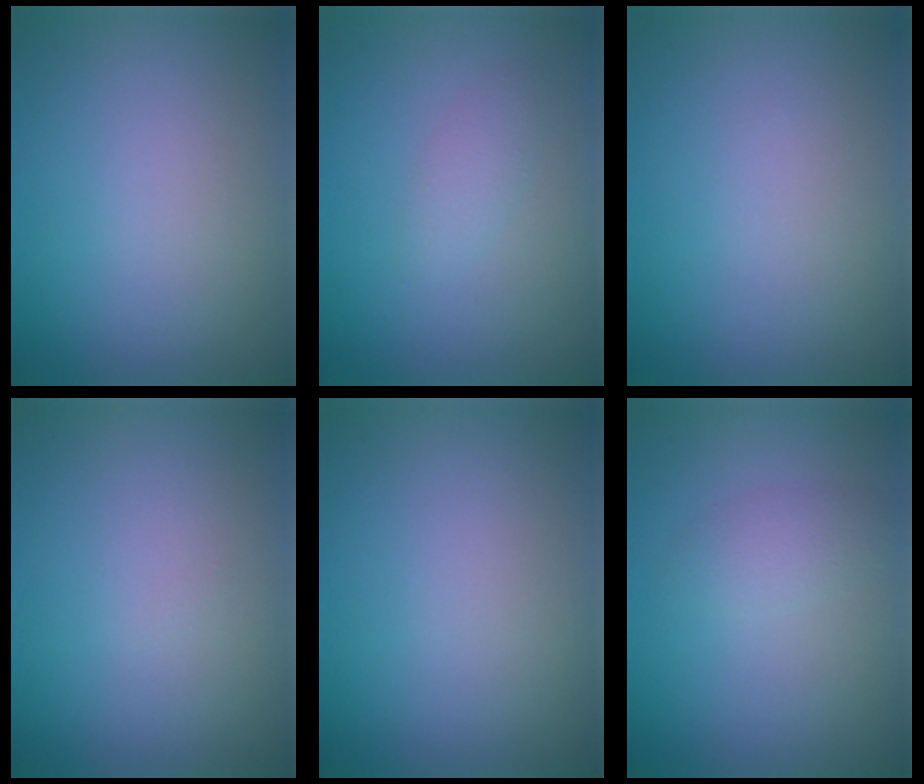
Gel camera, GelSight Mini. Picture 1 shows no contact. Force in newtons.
{"total": 1.4, "press": 1.4, "slide": 0.1}
{"total": 0.0}
{"total": 0.0}
{"total": 0.0}
{"total": 1.7, "press": 1.7, "slide": 0.0}